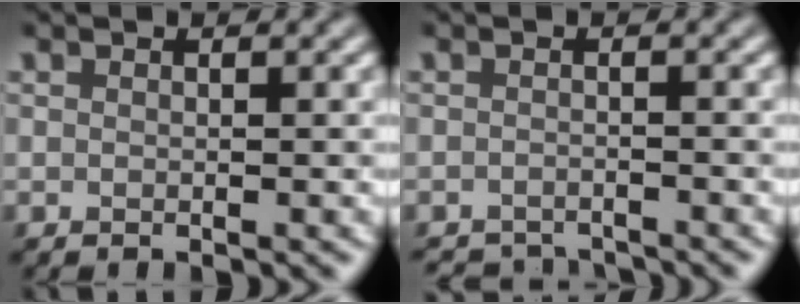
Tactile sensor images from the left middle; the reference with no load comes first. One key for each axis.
{"total": 3.3, "fx": -3.3, "fy": 0.4, "fz": 0.2, "tx": -0.003, "ty": -0.006, "tz": -0.051}